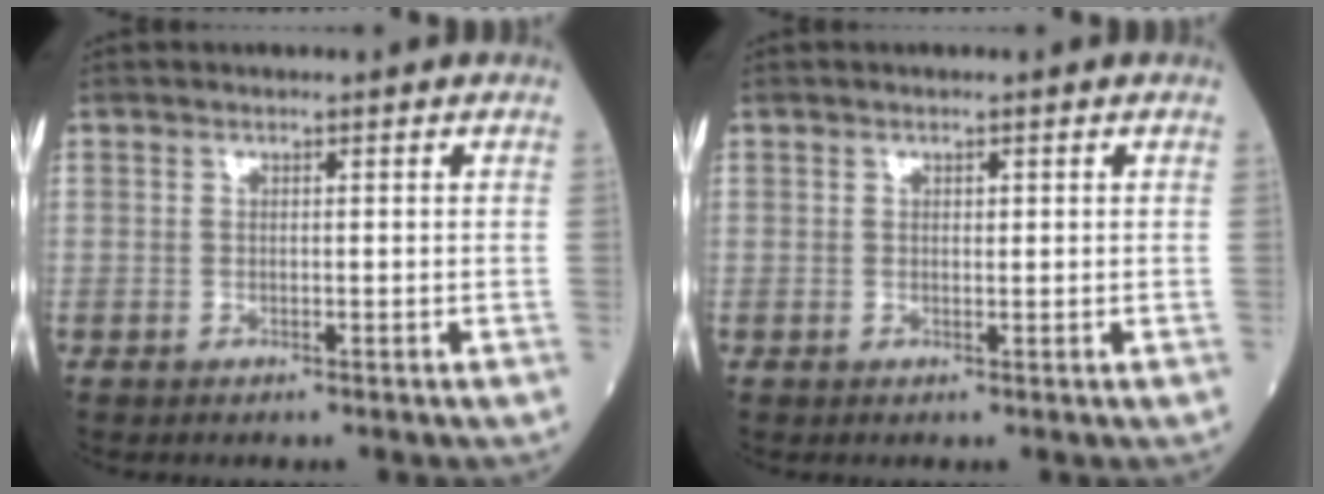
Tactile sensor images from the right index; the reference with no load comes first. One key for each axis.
{"total": 0.6, "fx": 0.2, "fy": 0.3, "fz": 0.4, "tx": -0.007, "ty": -0.001, "tz": 0.004}